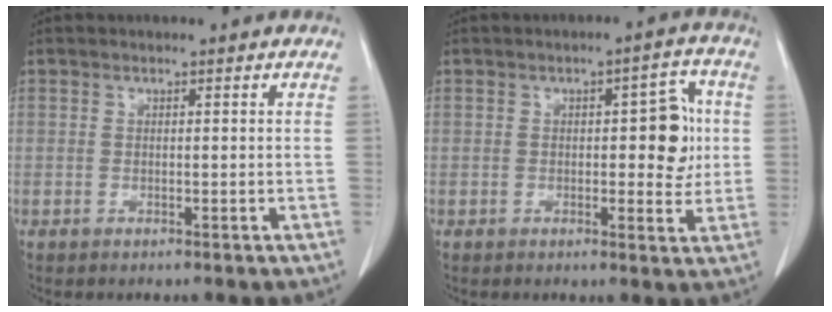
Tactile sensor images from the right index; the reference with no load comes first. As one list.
[{"total": 6.7, "force": [0.4, 2.6, 6.1], "torque": [-0.071, 0.015, 0.005]}]